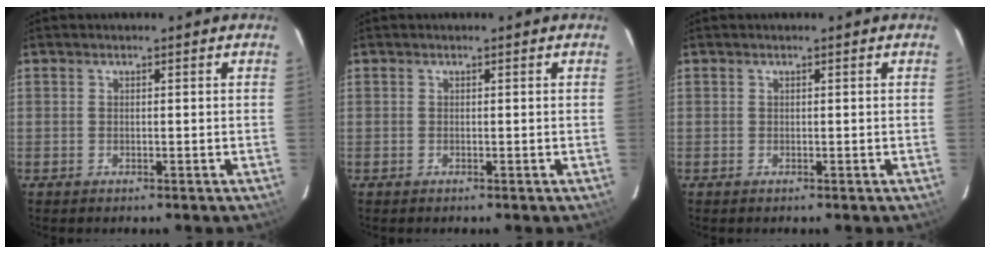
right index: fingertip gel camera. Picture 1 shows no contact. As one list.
[{"total": 0.0}, {"total": 0.0}]